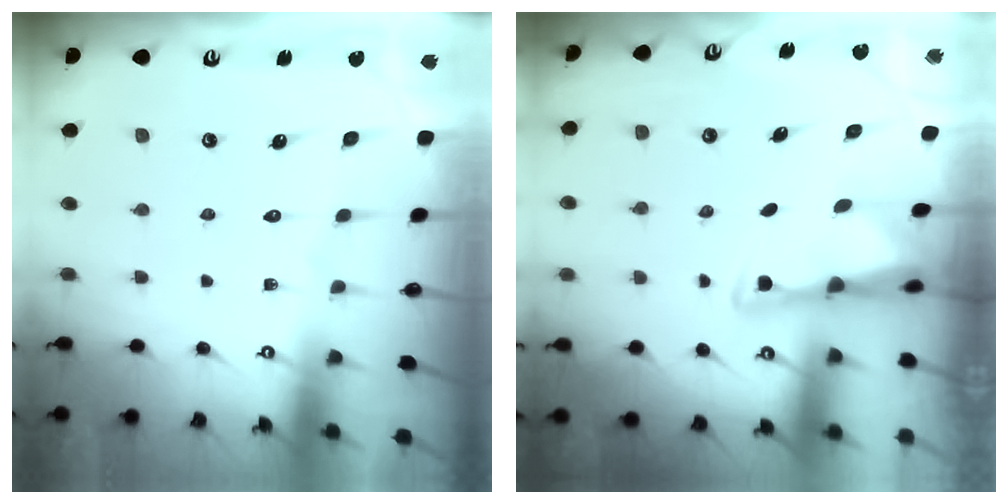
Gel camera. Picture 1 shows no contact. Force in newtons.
{"total": 3.0, "press": 2.9, "slide": 0.5}